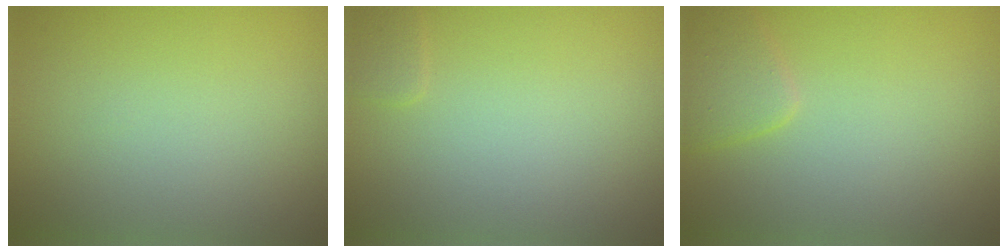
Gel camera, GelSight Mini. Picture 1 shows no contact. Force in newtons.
{"total": 0.9, "press": 0.9, "slide": 0.0}
{"total": 1.9, "press": 1.9, "slide": 0.1}